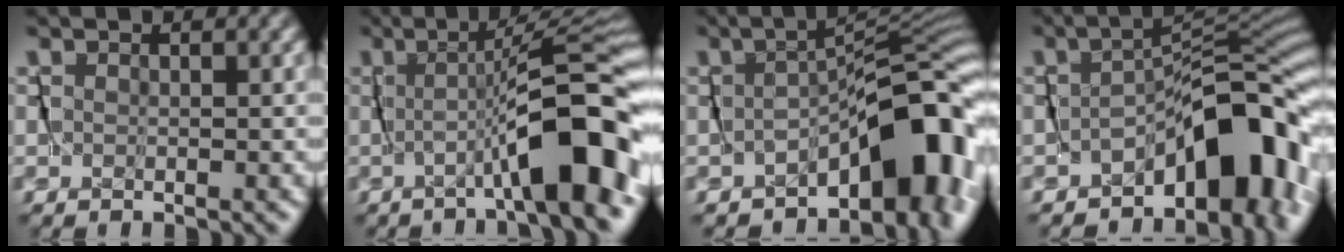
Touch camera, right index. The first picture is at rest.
{"total": 6.4, "force": [-3.0, -1.1, 5.5], "torque": [-0.039, 0.029, -0.049]}
{"total": 7.2, "force": [-3.9, 2.6, 5.5], "torque": [-0.065, -0.002, -0.059]}
{"total": 7.3, "force": [-4.2, 2.7, 5.2], "torque": [-0.058, 0.012, -0.075]}